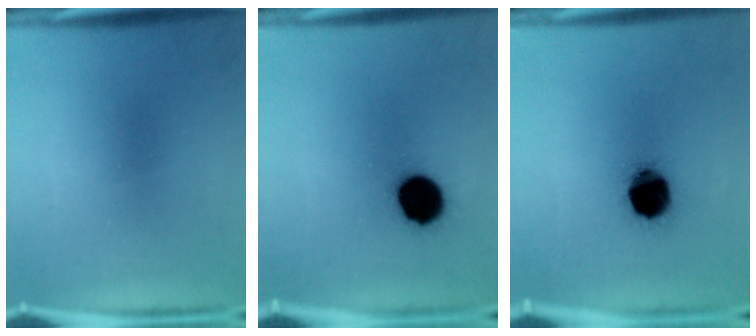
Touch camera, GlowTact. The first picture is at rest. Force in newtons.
{"total": 11.9}
{"total": 13.4}